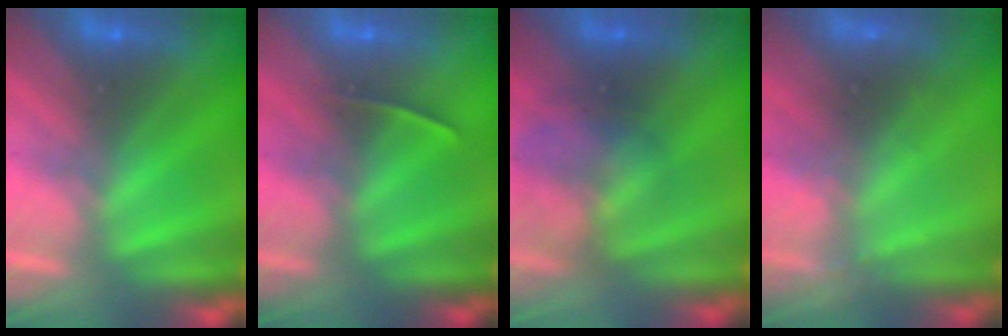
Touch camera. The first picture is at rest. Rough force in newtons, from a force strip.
{"total": 1.4}
{"total": 2.3}
{"total": 2.1}